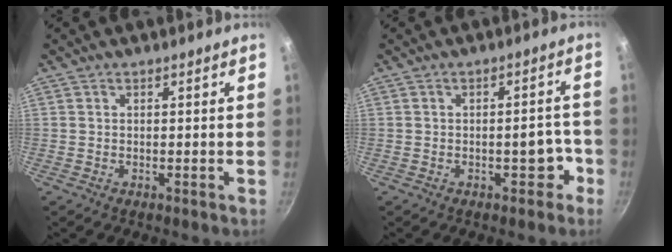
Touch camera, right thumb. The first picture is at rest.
{"total": 4.6, "force": [-2.1, 2.4, 3.3], "torque": [-0.006, 0.031, -0.026]}